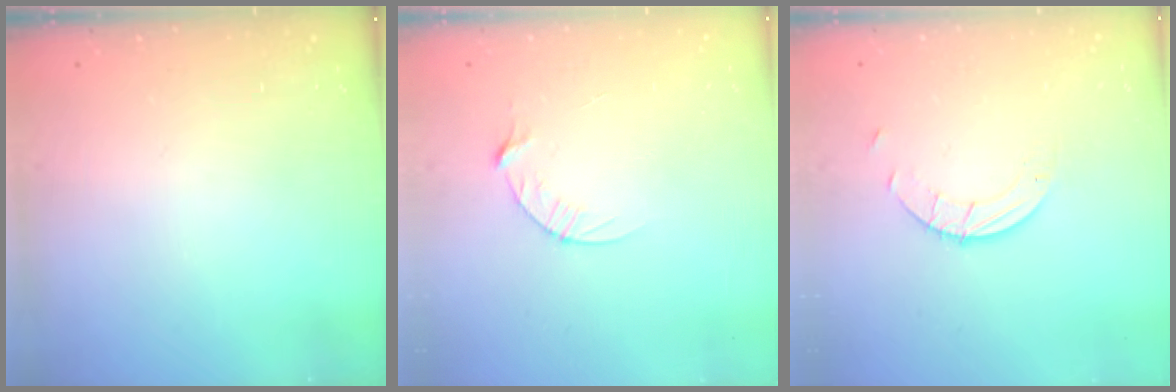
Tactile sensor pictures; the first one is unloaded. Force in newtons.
{"total": 4.4, "press": 4.4, "slide": 0.6}
{"total": 2.5, "press": 2.5, "slide": 0.2}